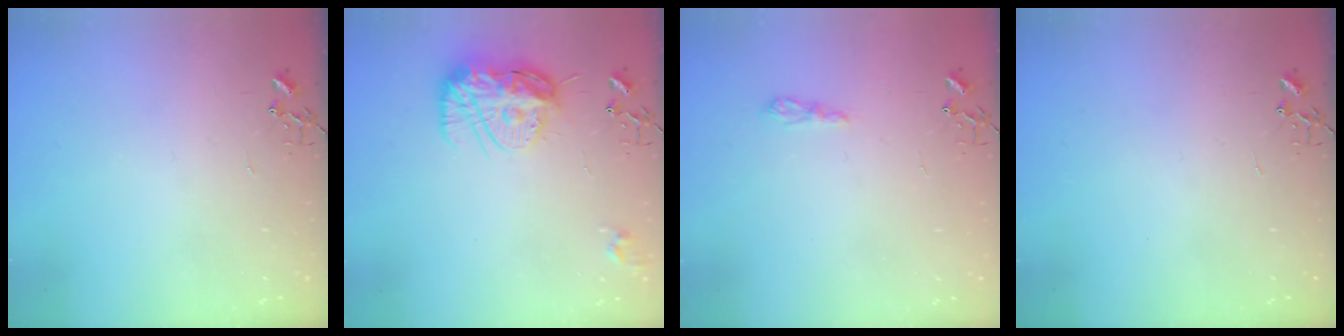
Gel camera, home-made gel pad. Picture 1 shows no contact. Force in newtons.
{"total": 14.9, "press": 14.8, "slide": 1.2}
{"total": 6.3, "press": 6.2, "slide": 0.8}
{"total": 0.0}